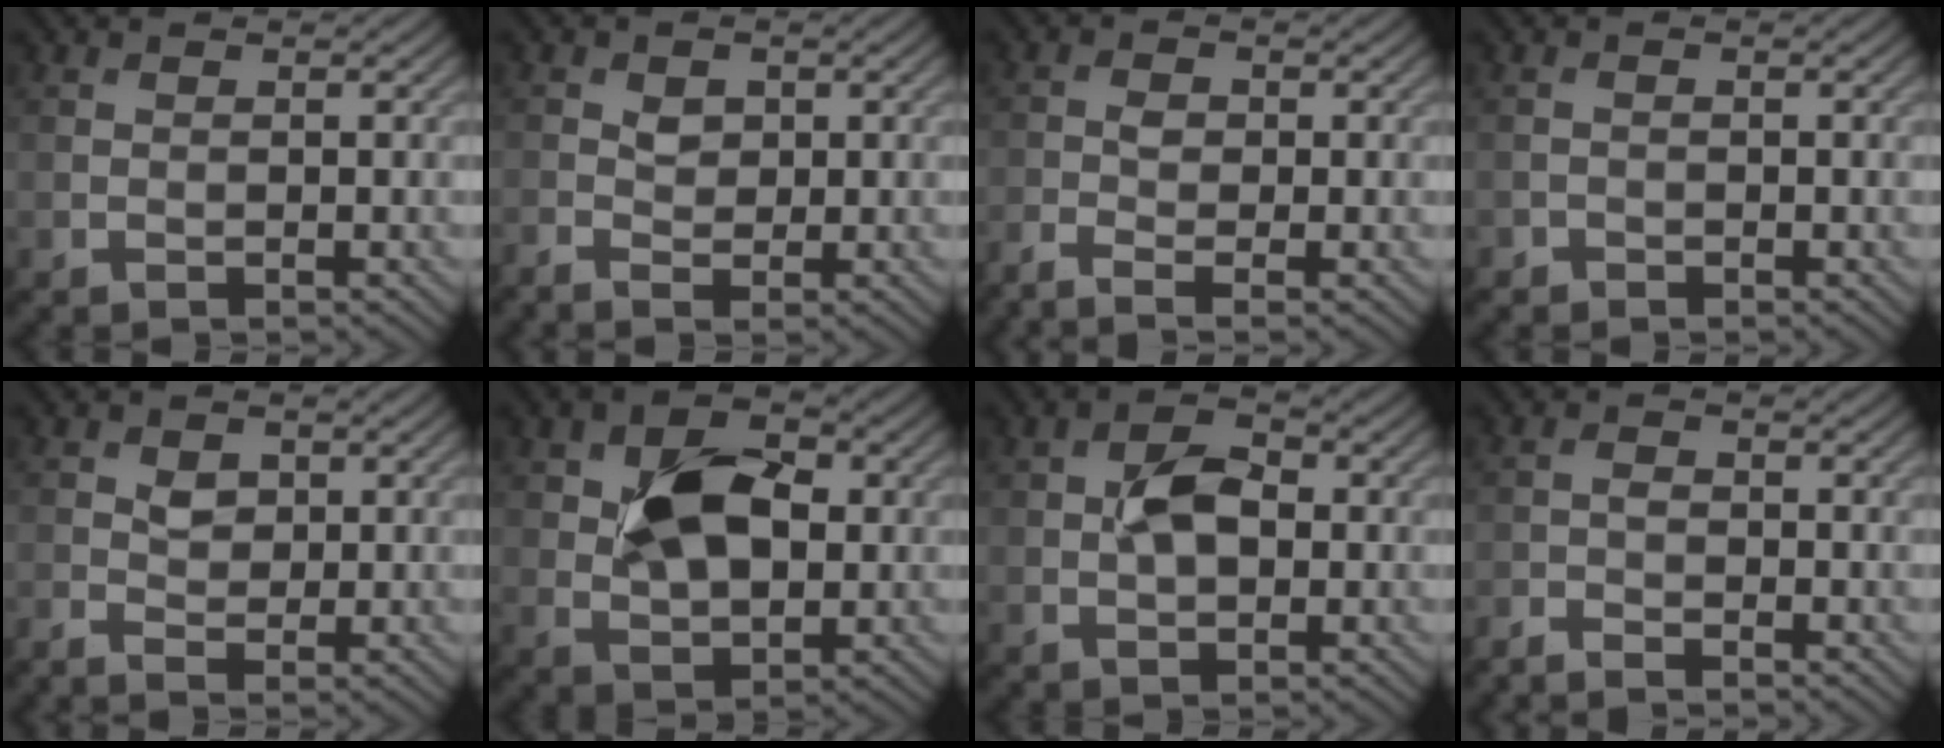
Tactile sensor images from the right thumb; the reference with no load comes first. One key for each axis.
{"total": 1.8, "fx": -0.2, "fy": 1.4, "fz": 1.1, "tx": -0.025, "ty": 0.002, "tz": -0.007}
{"total": 2.7, "fx": -1.6, "fy": 0.8, "fz": 2.0, "tx": -0.046, "ty": -0.002, "tz": -0.040}
{"total": 0.7, "fx": -0.6, "fy": 0.4, "fz": 0.0, "tx": 0.002, "ty": -0.002, "tz": -0.013}
{"total": 1.8, "fx": -0.2, "fy": 1.3, "fz": 1.2, "tx": -0.027, "ty": 0.003, "tz": -0.007}
{"total": 8.8, "fx": 1.4, "fy": 5.4, "fz": 6.8, "tx": -0.123, "ty": 0.007, "tz": 0.019}
{"total": 4.8, "fx": 0.3, "fy": 2.9, "fz": 3.8, "tx": -0.074, "ty": 0.004, "tz": 0.001}
{"total": 2.5, "fx": -2.3, "fy": 0.4, "fz": 0.9, "tx": -0.021, "ty": -0.005, "tz": -0.051}